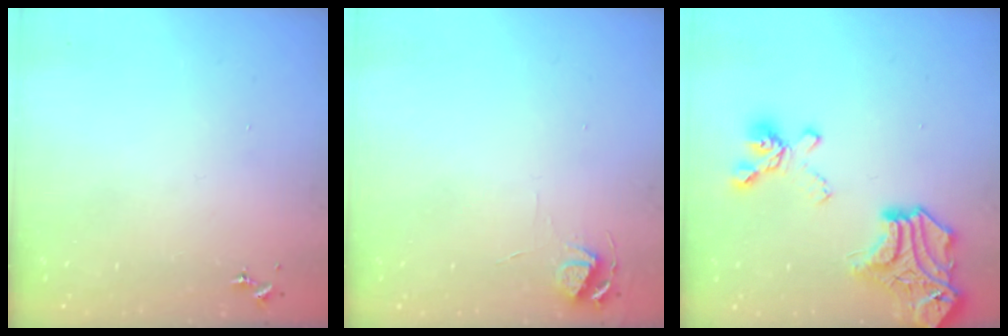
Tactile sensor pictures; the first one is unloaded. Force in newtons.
{"total": 4.8, "press": 4.7, "slide": 0.6}
{"total": 19.7, "press": 19.7, "slide": 1.0}